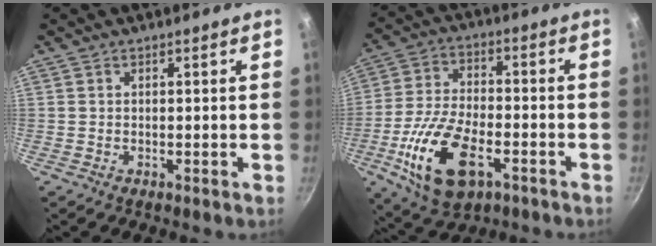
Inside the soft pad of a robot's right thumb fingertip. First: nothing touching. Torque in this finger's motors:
{"motor_torque": [0.30, 0.64, 1.71, -1.07, 0.69]}